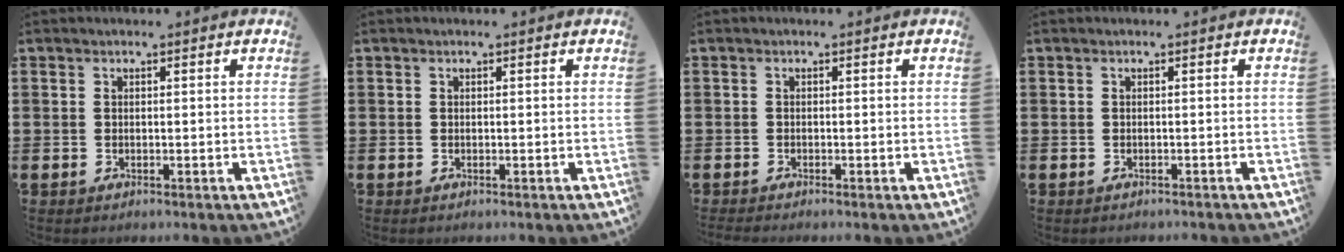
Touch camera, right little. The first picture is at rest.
{"total": 0.0}
{"total": 0.0}
{"total": 0.0}